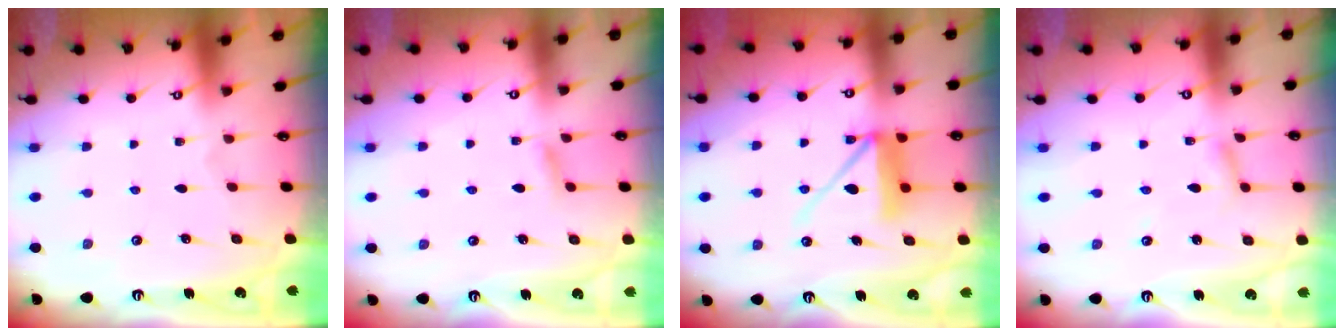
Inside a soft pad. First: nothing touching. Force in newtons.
{"total": 4.4, "press": 4.3, "slide": 0.6}
{"total": 9.8, "press": 9.7, "slide": 1.4}
{"total": 2.2, "press": 2.2, "slide": 0.3}